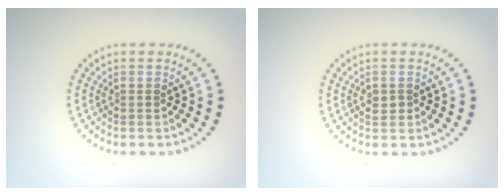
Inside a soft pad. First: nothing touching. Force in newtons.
{"total": 1.1, "press": 1.1, "slide": 0.2}